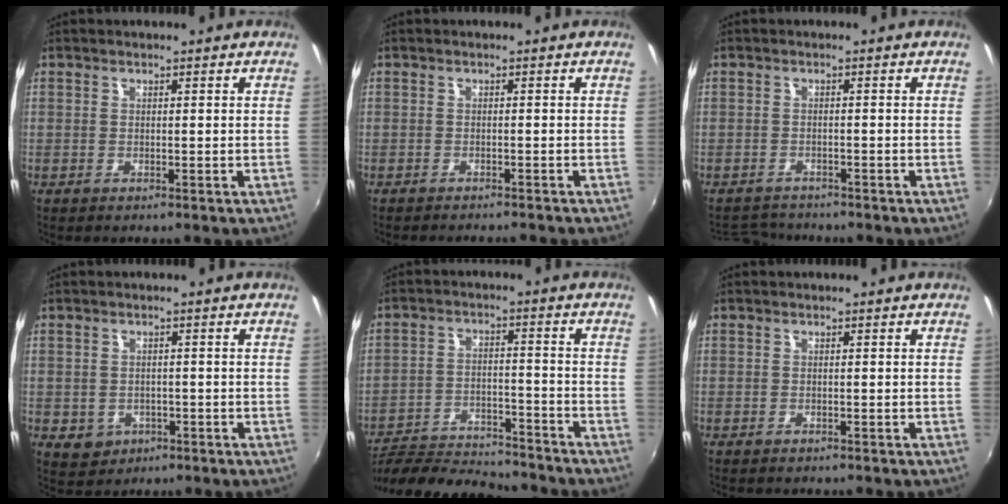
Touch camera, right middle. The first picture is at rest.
{"total": 4.0, "force": [-3.7, 0.4, 1.5], "torque": [-0.036, -0.012, -0.054]}
{"total": 4.2, "force": [-4.1, 1.1, 0.4], "torque": [-0.022, 0.000, -0.069]}
{"total": 4.1, "force": [-1.0, 3.7, 1.5], "torque": [-0.037, -0.001, -0.004]}
{"total": 19.6, "force": [-17.7, 3.5, 7.6], "torque": [-0.150, -0.022, -0.273]}
{"total": 0.7, "force": [-0.6, 0.2, 0.2], "torque": [-0.006, -0.004, -0.008]}